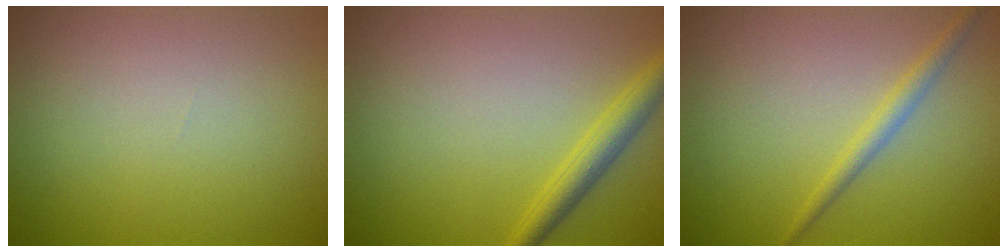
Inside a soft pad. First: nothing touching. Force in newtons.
{"total": 2.6, "press": 2.6, "slide": 0.1}
{"total": 1.6, "press": 1.6, "slide": 0.1}